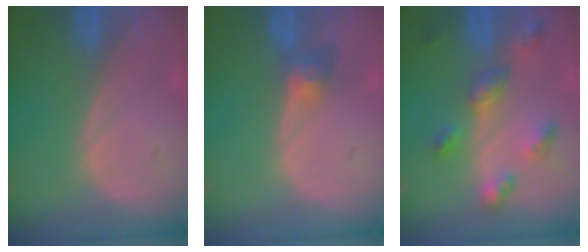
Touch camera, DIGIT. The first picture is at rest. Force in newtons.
{"total": 3.2, "press": 2.7, "slide": 1.6}
{"total": 6.6, "press": 5.8, "slide": 3.1}